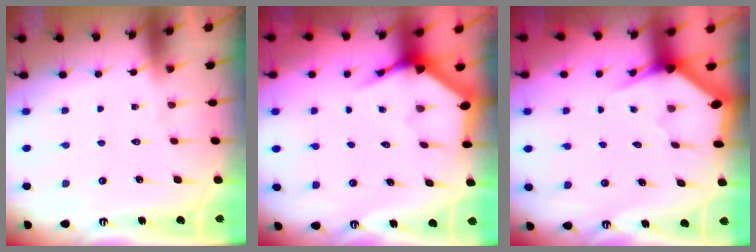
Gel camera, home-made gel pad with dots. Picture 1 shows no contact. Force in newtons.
{"total": 3.8, "press": 3.8, "slide": 0.4}
{"total": 3.2, "press": 3.2, "slide": 0.0}